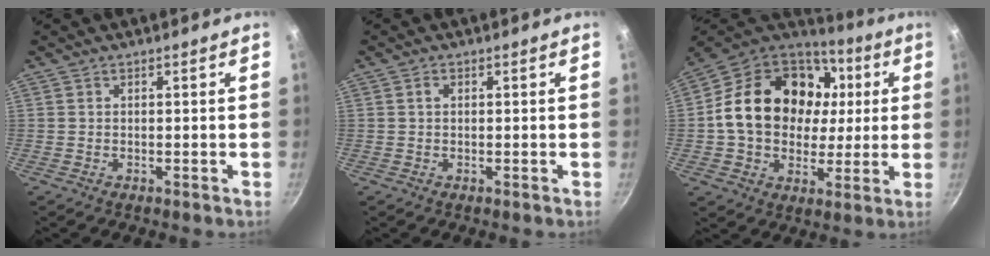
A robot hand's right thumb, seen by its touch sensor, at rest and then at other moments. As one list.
[{"total": 1.1, "force": [0.3, 0.8, 0.7], "torque": [-0.011, 0.006, 0.004]}, {"total": 24.7, "force": [3.7, 18.9, 15.5], "torque": [-0.253, 0.026, 0.062]}]